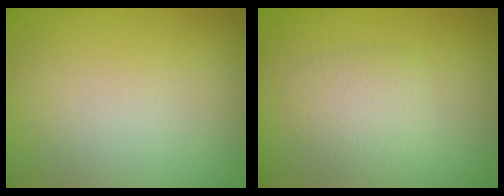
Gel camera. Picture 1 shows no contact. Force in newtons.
{"total": 2.4, "press": 2.4, "slide": 0.2}